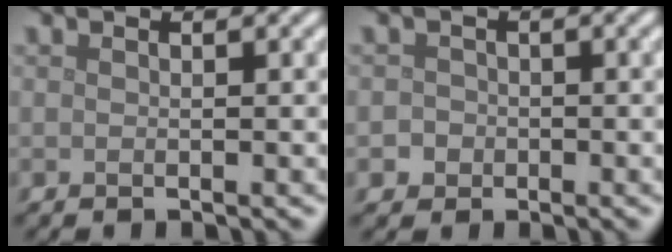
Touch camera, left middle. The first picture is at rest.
{"total": 1.5, "force": [-0.5, 1.4, 0.3], "torque": [0.008, 0.003, -0.010]}